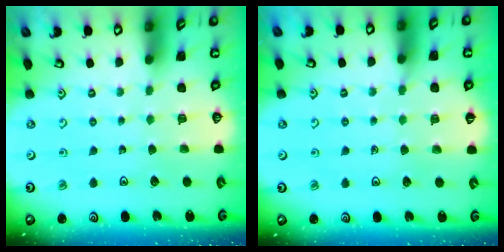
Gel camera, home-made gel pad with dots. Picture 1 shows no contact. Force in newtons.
{"total": 3.3, "press": 3.3, "slide": 0.5}